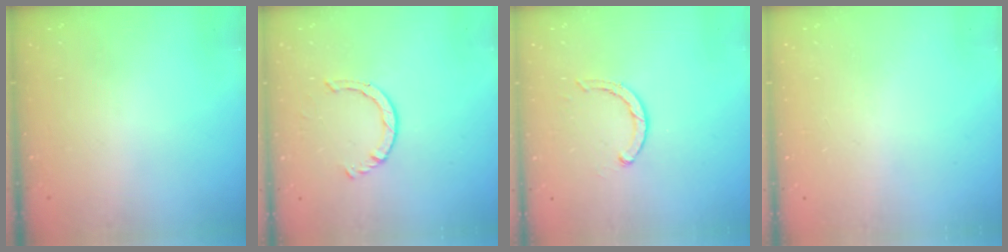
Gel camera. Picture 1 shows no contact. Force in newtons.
{"total": 2.9, "press": 2.9, "slide": 0.4}
{"total": 3.6, "press": 3.6, "slide": 0.3}
{"total": 2.2, "press": 2.2, "slide": 0.1}